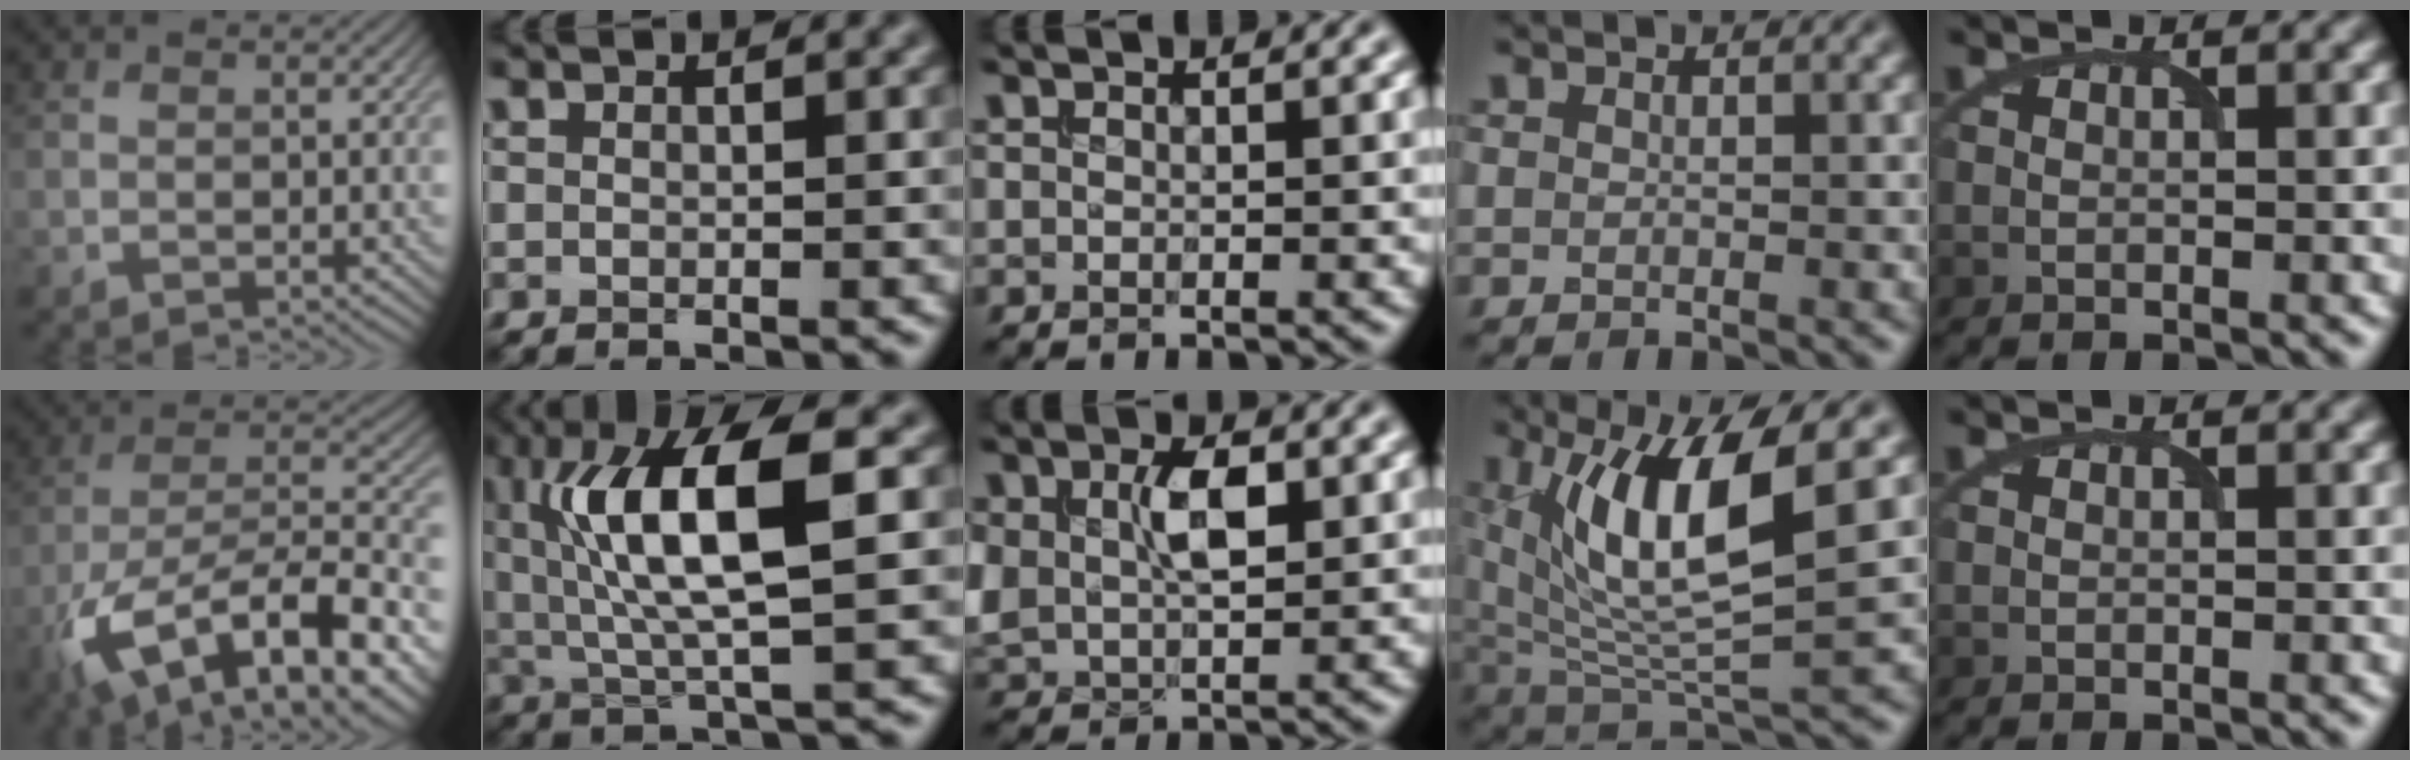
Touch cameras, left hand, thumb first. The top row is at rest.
{"thumb": {"total": 17.2, "force": [-8.5, 7.6, 12.9], "torque": [-0.248, -0.032, -0.136]}, "index": {"total": 9.5, "force": [2.2, 2.5, 8.9], "torque": [-0.165, 0.002, 0.043]}, "middle": {"total": 4.8, "force": [1.1, 2.9, 3.7], "torque": [-0.086, 0.001, 0.024]}, "ring": {"total": 10.5, "force": [3.6, 2.9, 9.4], "torque": [-0.172, -0.003, 0.072]}}